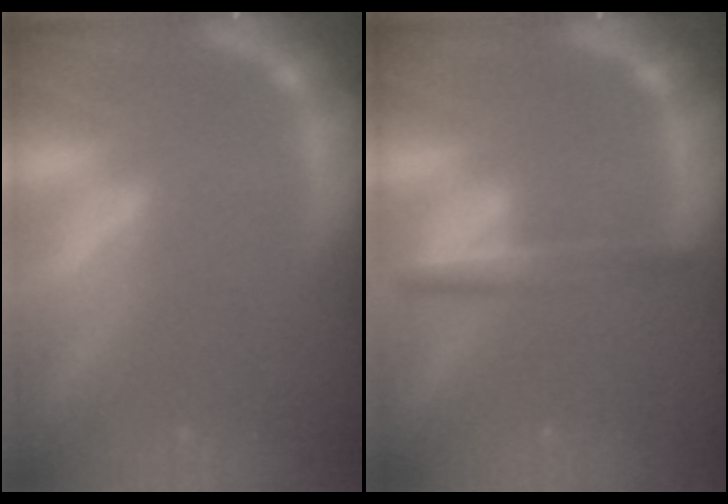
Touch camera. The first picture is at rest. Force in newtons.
{"total": 3.0}